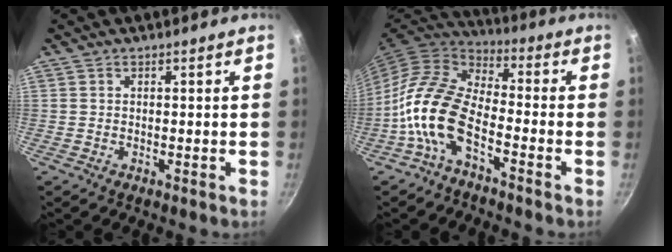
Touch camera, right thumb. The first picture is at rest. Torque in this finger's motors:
{"motor_torque": [0.01, 0.79, 1.96, -0.81, 0.41]}